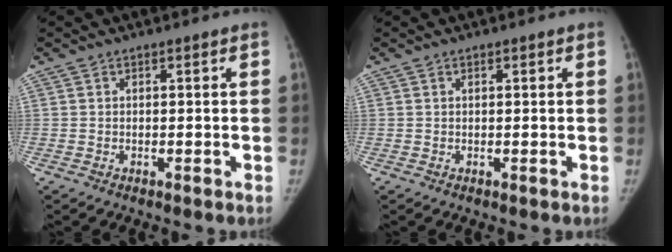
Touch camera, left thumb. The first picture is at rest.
{"total": 0.5, "force": [0.3, 0.1, 0.4], "torque": [-0.007, 0.001, 0.004]}